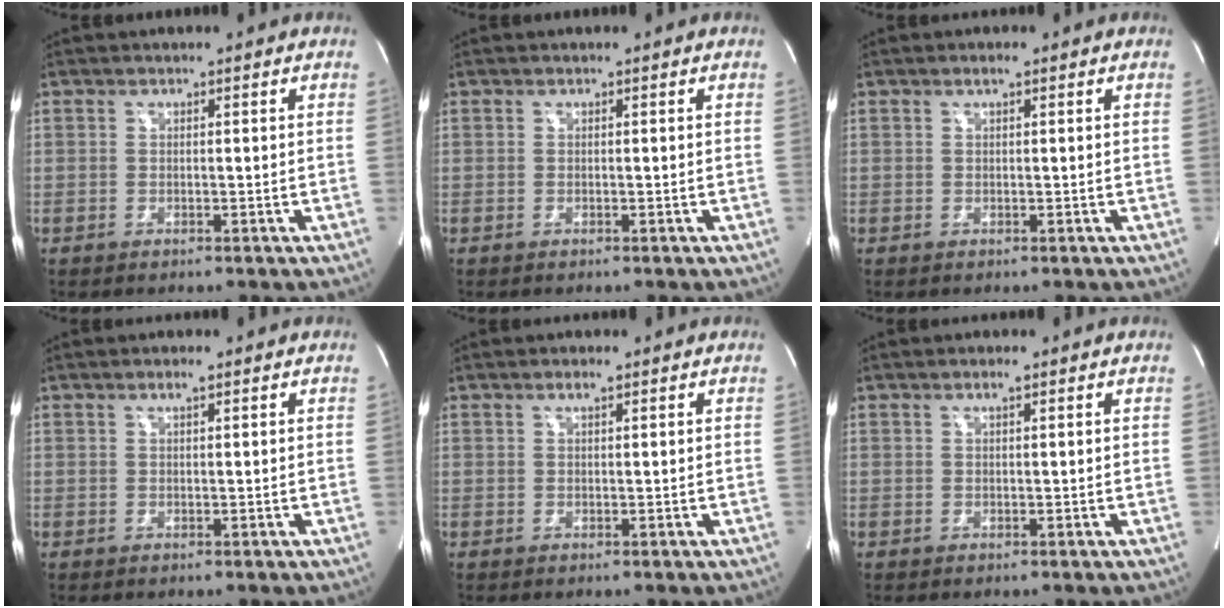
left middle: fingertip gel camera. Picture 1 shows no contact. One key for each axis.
{"total": 0.0}
{"total": 0.8, "fx": 0.5, "fy": 0.2, "fz": 0.6, "tx": -0.011, "ty": 0.004, "tz": 0.008}
{"total": 1.2, "fx": 0.7, "fy": 0.2, "fz": 0.9, "tx": -0.017, "ty": 0.002, "tz": 0.013}
{"total": 1.2, "fx": 0.8, "fy": 0.3, "fz": 0.9, "tx": -0.016, "ty": 0.002, "tz": 0.014}
{"total": 1.0, "fx": 0.6, "fy": 0.1, "fz": 0.8, "tx": -0.015, "ty": 0.002, "tz": 0.010}